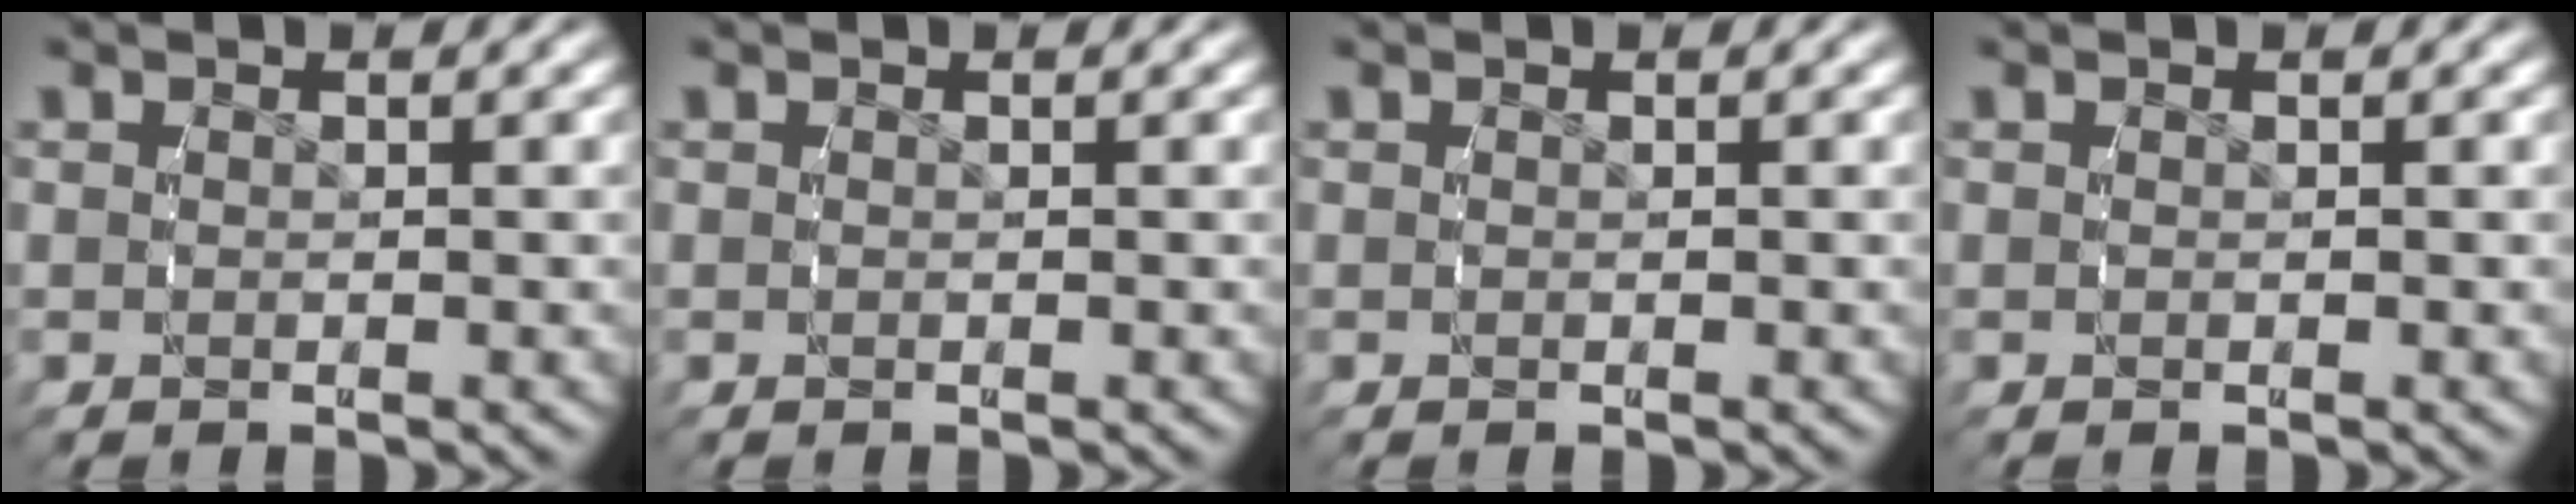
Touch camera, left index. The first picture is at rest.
{"total": 0.0}
{"total": 0.0}
{"total": 0.0}